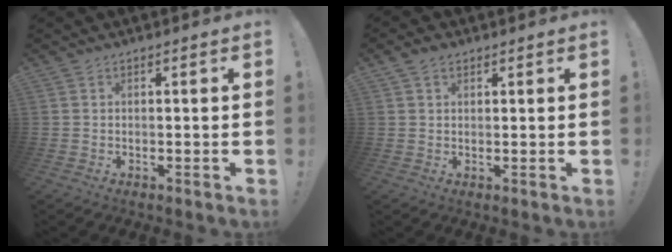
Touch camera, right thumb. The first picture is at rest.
{"total": 2.7, "force": [1.7, 1.7, 1.2], "torque": [-0.023, -0.001, 0.032]}